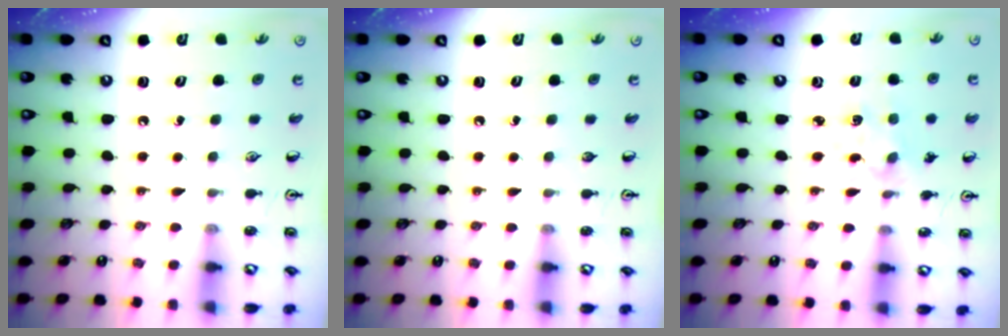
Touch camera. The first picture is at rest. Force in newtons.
{"total": 0.0}
{"total": 2.0, "press": 2.0, "slide": 0.4}